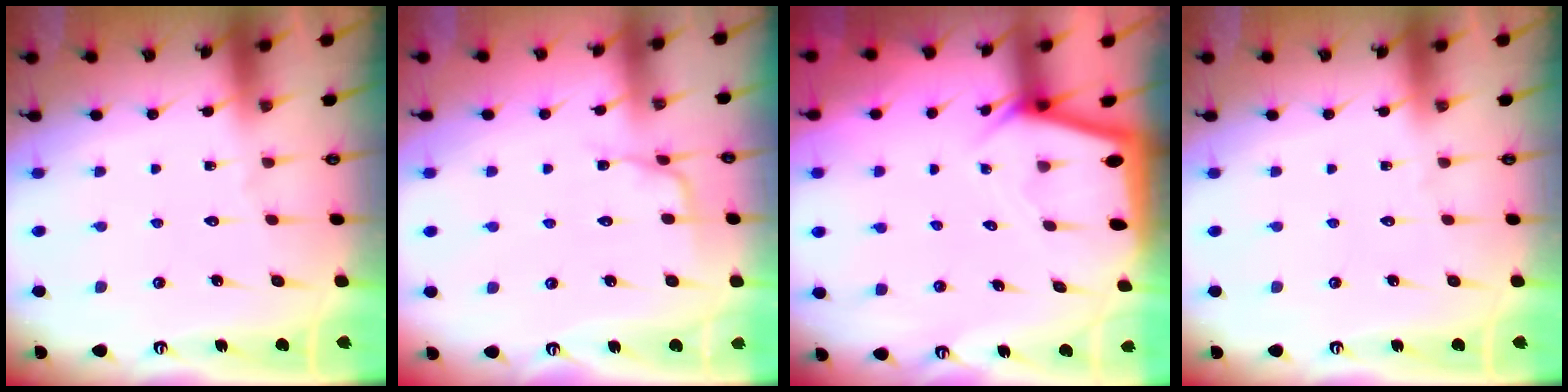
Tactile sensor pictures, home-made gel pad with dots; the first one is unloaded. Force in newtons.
{"total": 2.4, "press": 2.4, "slide": 0.4}
{"total": 2.7, "press": 2.7, "slide": 0.3}
{"total": 0.0}